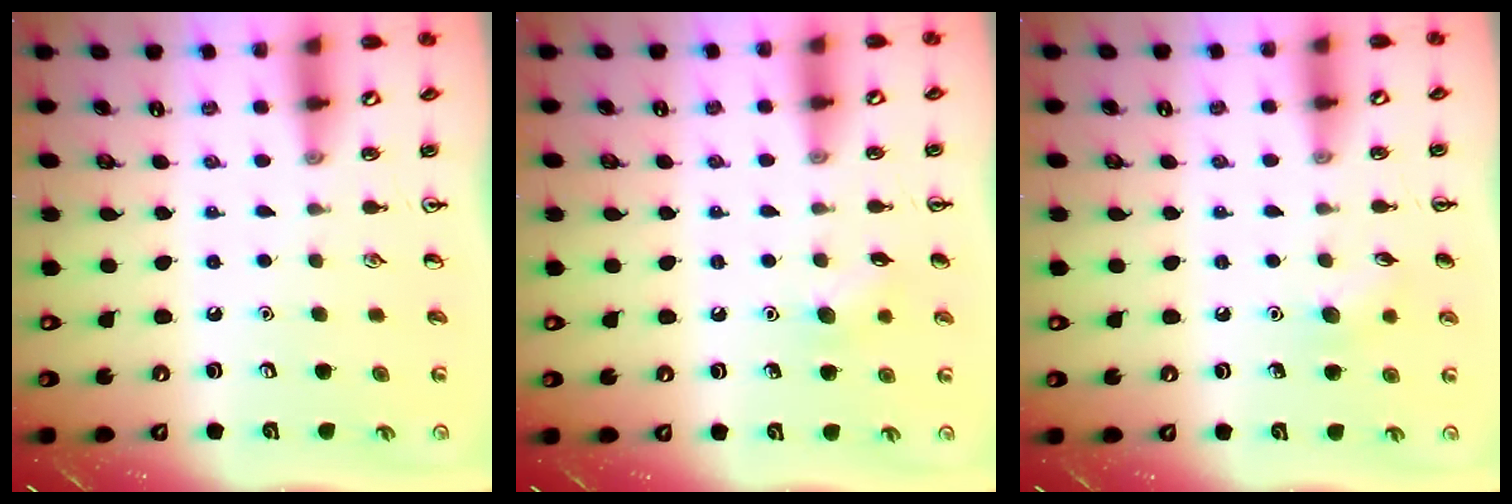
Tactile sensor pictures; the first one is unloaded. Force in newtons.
{"total": 6.7, "press": 6.5, "slide": 1.7}
{"total": 6.9, "press": 6.7, "slide": 1.6}